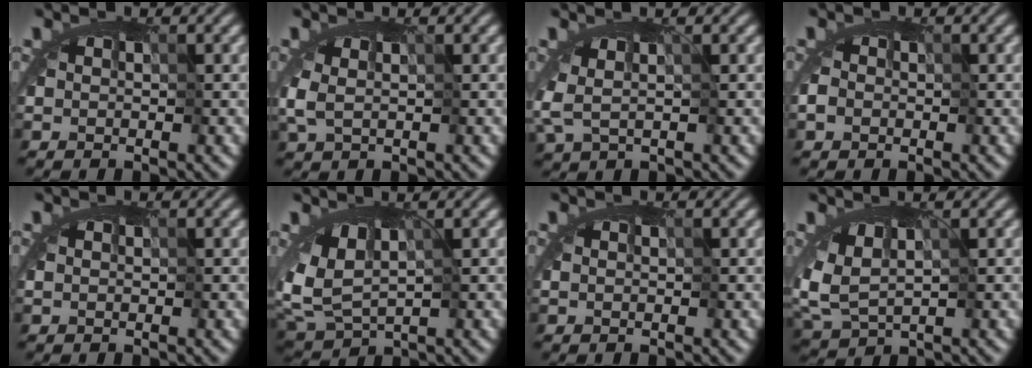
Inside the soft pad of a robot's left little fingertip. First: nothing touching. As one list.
[{"total": 1.2, "force": [0.4, 0.5, 1.0], "torque": [-0.023, 0.000, 0.009]}, {"total": 1.2, "force": [0.2, 0.3, 1.1], "torque": [-0.021, -0.003, 0.008]}, {"total": 0.8, "force": [0.1, 0.6, 0.5], "torque": [-0.007, 0.001, -0.001]}, {"total": 0.0}, {"total": 3.1, "force": [0.5, 1.8, 2.4], "torque": [-0.051, -0.007, 0.016]}, {"total": 0.0}, {"total": 2.2, "force": [0.4, 1.1, 1.8], "torque": [-0.041, -0.007, 0.014]}]